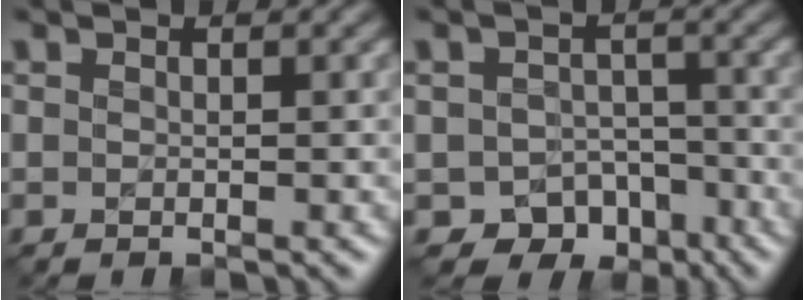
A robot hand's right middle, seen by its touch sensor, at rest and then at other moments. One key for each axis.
{"total": 5.5, "fx": -3.5, "fy": 3.9, "fz": 1.7, "tx": -0.008, "ty": -0.009, "tz": -0.042}